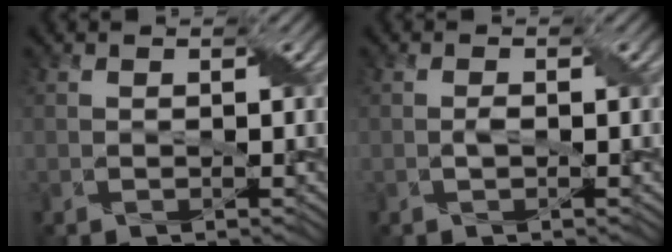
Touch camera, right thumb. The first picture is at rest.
{"total": 0.8, "force": [-0.1, 0.3, 0.7], "torque": [-0.018, 0.001, 0.000]}